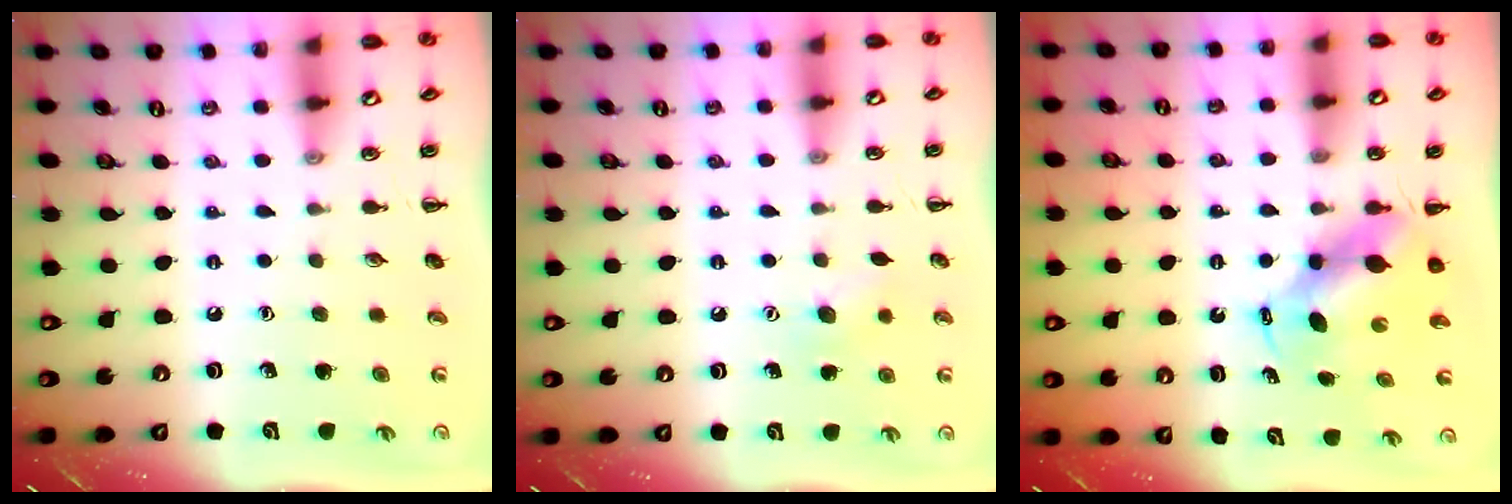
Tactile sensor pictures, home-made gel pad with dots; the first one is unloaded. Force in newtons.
{"total": 6.5, "press": 6.3, "slide": 1.6}
{"total": 6.5, "press": 6.3, "slide": 1.4}